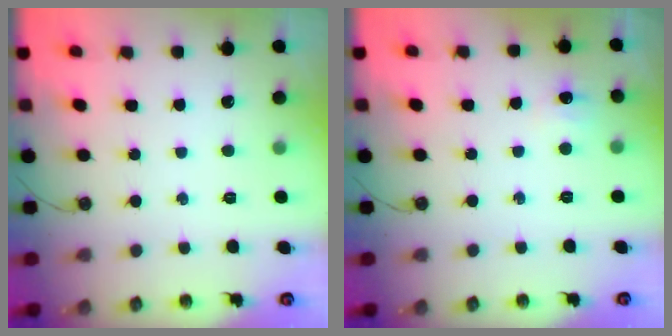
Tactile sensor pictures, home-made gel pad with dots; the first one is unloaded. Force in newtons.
{"total": 4.7, "press": 4.6, "slide": 0.6}